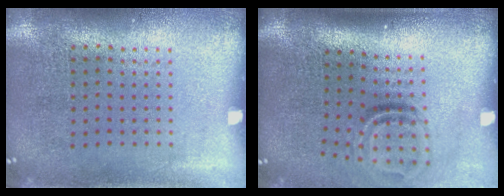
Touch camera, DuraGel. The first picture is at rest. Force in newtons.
{"total": 1.9, "press": 1.1, "slide": 1.6}